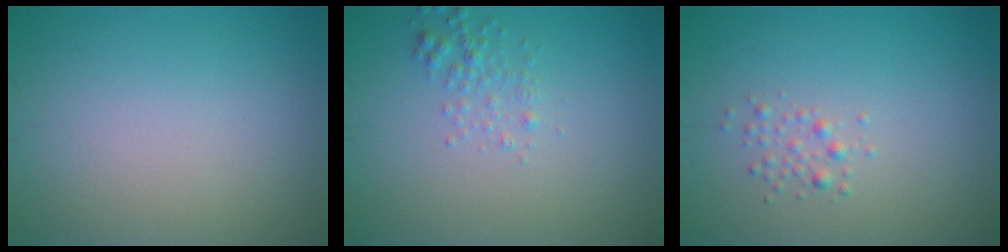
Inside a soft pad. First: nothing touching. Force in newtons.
{"total": 1.6, "press": 1.5, "slide": 0.2}
{"total": 1.2, "press": 1.2, "slide": 0.0}